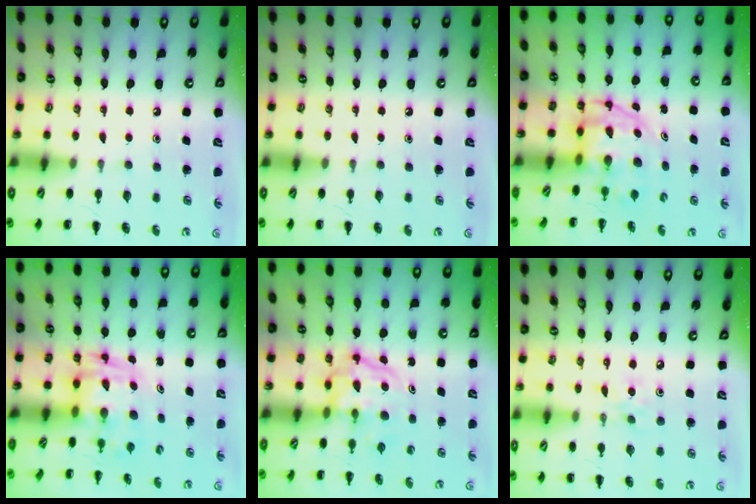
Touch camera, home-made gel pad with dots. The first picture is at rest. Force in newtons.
{"total": 0.0}
{"total": 3.8, "press": 3.7, "slide": 0.7}
{"total": 3.6, "press": 3.5, "slide": 0.6}
{"total": 3.9, "press": 3.9, "slide": 0.4}
{"total": 3.5, "press": 3.3, "slide": 1.1}